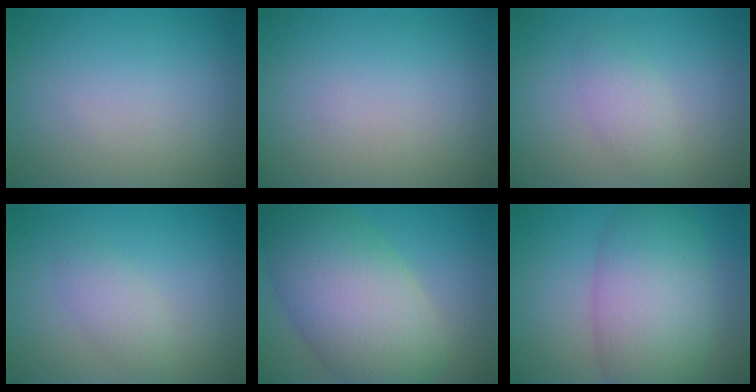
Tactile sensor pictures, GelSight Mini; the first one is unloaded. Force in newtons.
{"total": 0.0}
{"total": 1.7, "press": 1.7, "slide": 0.1}
{"total": 1.9, "press": 1.9, "slide": 0.1}
{"total": 10.5, "press": 10.5, "slide": 0.7}
{"total": 8.2, "press": 8.1, "slide": 0.4}